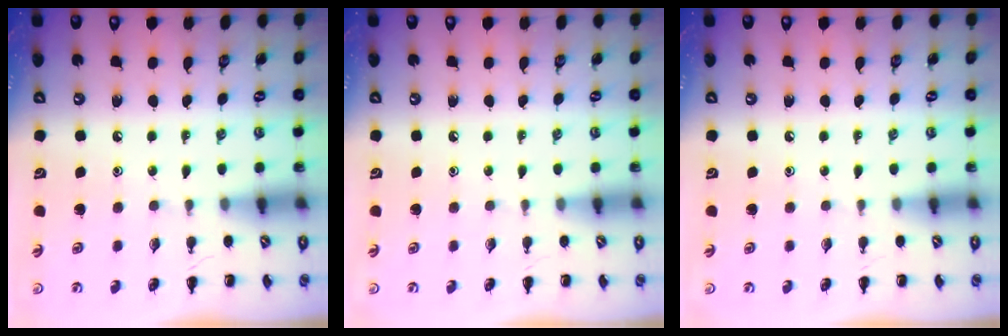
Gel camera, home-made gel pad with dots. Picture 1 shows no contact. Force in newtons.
{"total": 0.0}
{"total": 0.0}